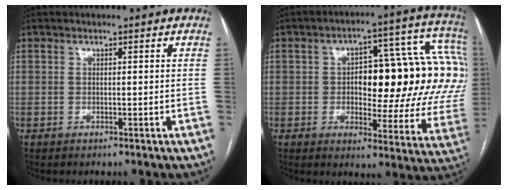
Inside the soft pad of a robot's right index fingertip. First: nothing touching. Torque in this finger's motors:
{"motor_torque": [0.81, 0.15, 0.40, 0.11]}